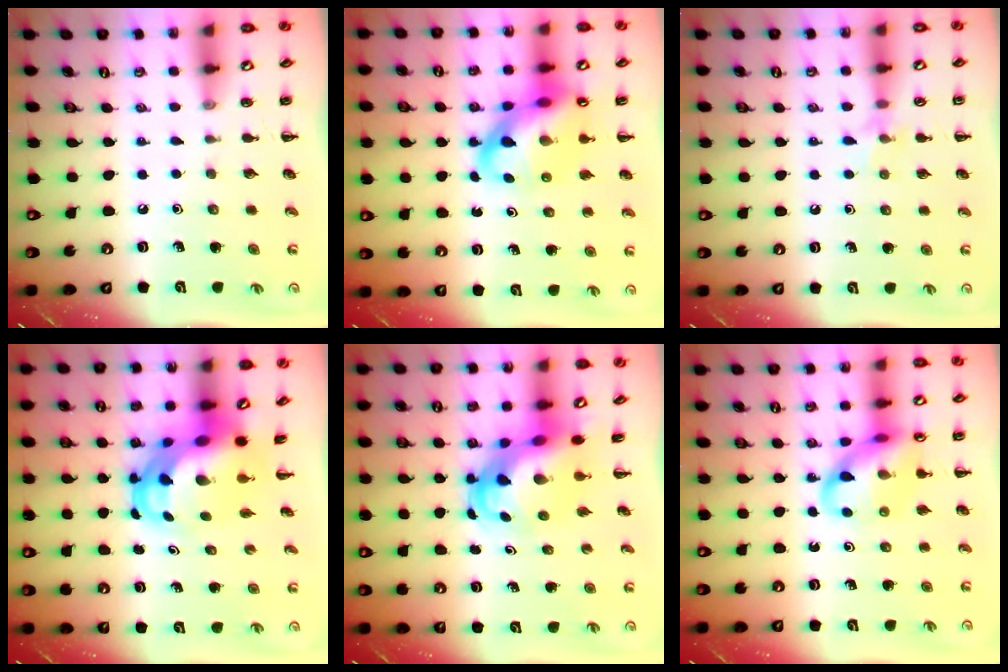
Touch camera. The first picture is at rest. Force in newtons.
{"total": 15.8, "press": 15.2, "slide": 4.1}
{"total": 6.3, "press": 6.1, "slide": 1.4}
{"total": 9.1, "press": 8.8, "slide": 2.4}
{"total": 6.9, "press": 6.6, "slide": 2.1}
{"total": 14.3, "press": 14.2, "slide": 1.6}